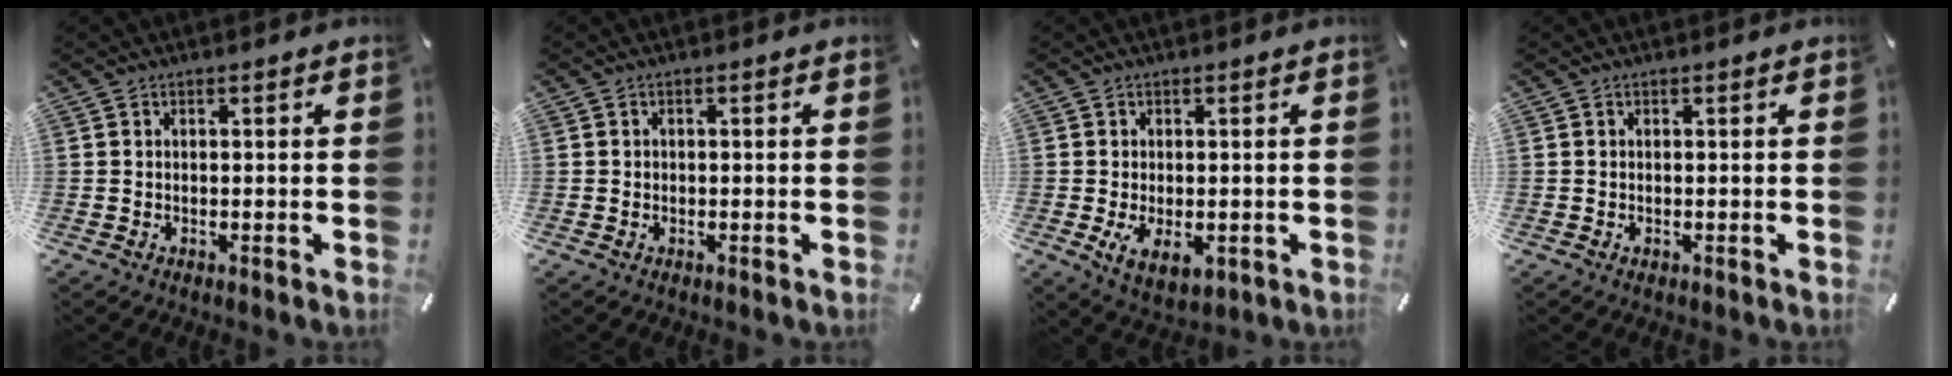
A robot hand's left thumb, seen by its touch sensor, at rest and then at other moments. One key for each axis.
{"total": 0.6, "fx": -0.1, "fy": 0.5, "fz": 0.1, "tx": -0.004, "ty": 0.004, "tz": -0.004}
{"total": 5.4, "fx": -1.1, "fy": 3.2, "fz": 4.2, "tx": -0.086, "ty": -0.007, "tz": -0.021}
{"total": 0.0}